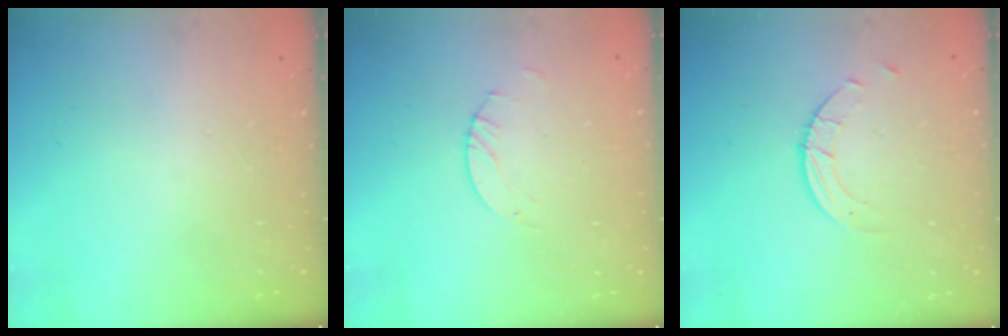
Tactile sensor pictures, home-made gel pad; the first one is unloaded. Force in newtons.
{"total": 2.0, "press": 2.0, "slide": 0.2}
{"total": 2.5, "press": 2.5, "slide": 0.2}